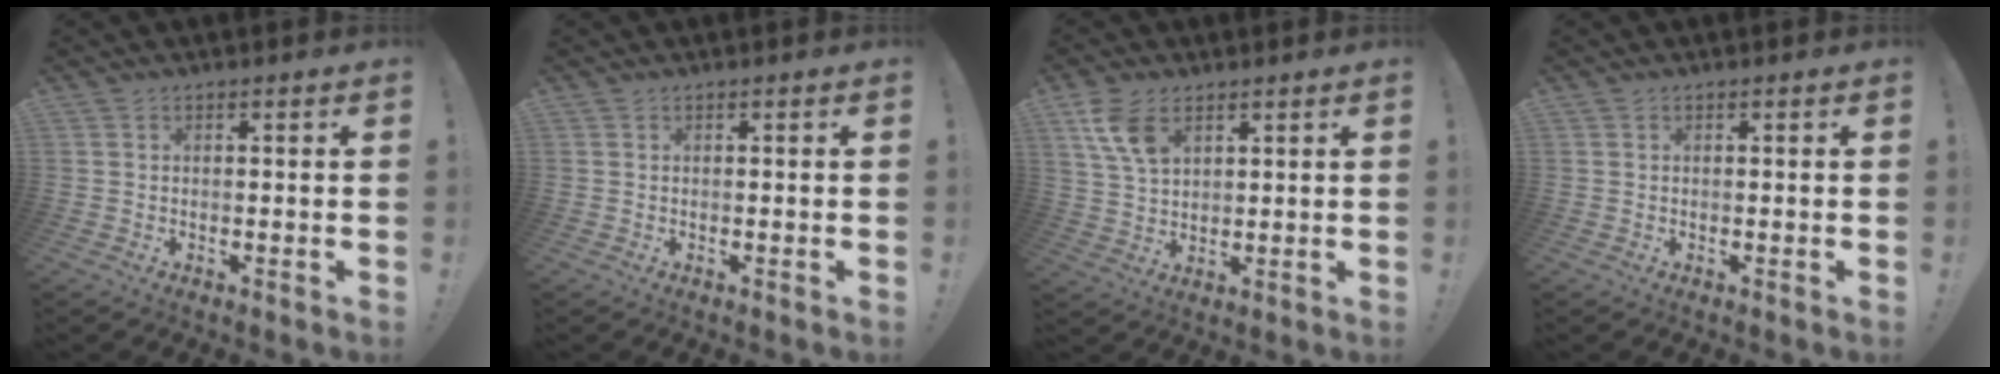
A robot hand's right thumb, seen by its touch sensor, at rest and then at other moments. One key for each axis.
{"total": 0.0}
{"total": 8.9, "fx": 4.6, "fy": 5.0, "fz": 5.7, "tx": -0.109, "ty": -0.015, "tz": 0.091}
{"total": 0.0}